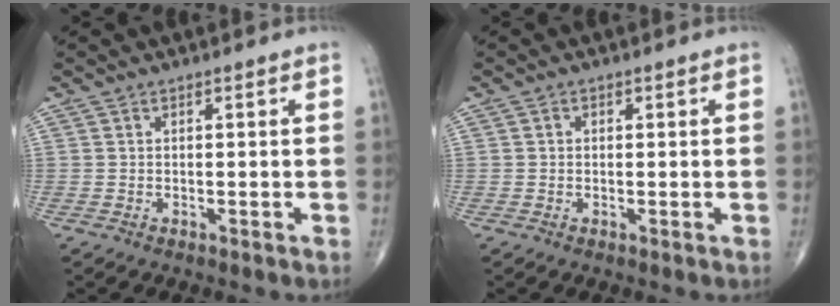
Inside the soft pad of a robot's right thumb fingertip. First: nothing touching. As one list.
[{"total": 0.6, "force": [0.1, 0.6, 0.3], "torque": [0.002, 0.001, -0.001]}]